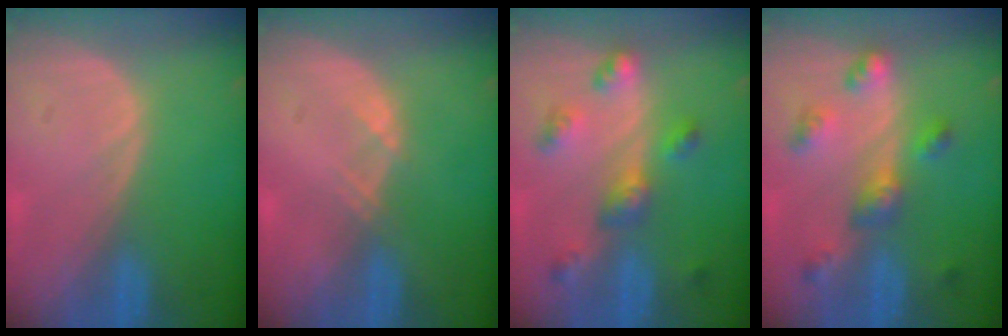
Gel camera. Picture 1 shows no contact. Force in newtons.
{"total": 1.1, "press": 1.0, "slide": 0.2}
{"total": 6.5, "press": 5.8, "slide": 3.0}
{"total": 6.5, "press": 5.8, "slide": 3.0}